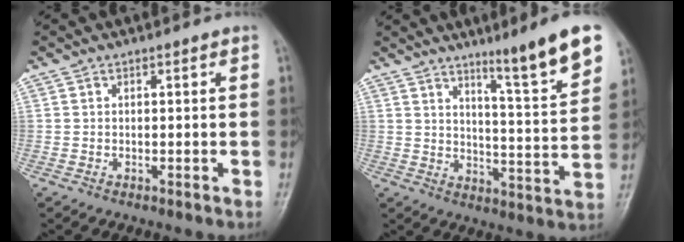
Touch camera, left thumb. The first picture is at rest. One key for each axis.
{"total": 13.0, "fx": 8.6, "fy": 0.7, "fz": 9.7, "tx": -0.130, "ty": -0.056, "tz": 0.130}